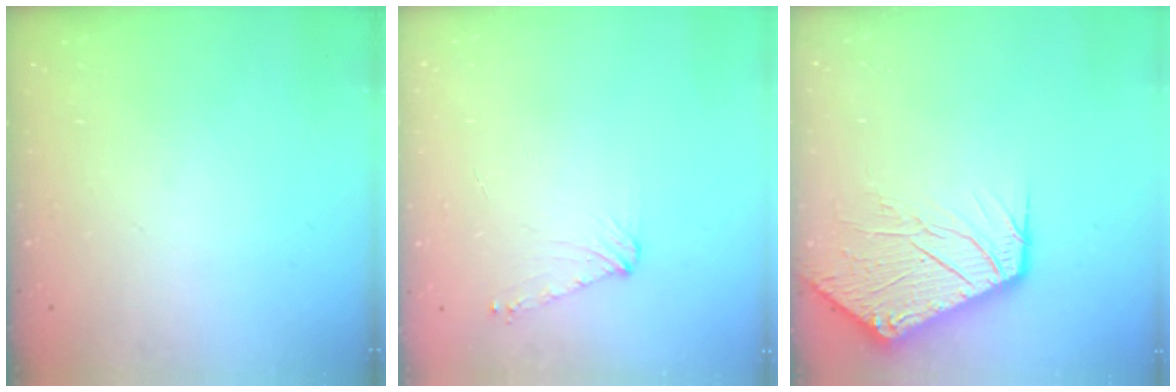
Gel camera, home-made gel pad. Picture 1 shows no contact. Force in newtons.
{"total": 5.4, "press": 5.4, "slide": 0.8}
{"total": 11.6, "press": 11.6, "slide": 0.9}